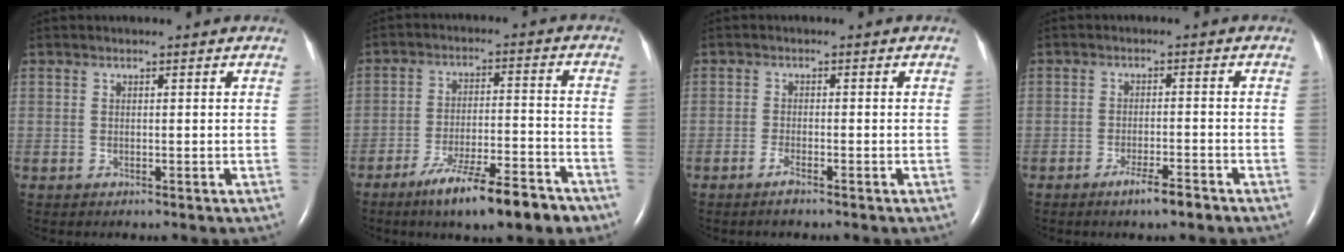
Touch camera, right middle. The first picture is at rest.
{"total": 12.4, "force": [-8.8, 2.0, 8.5], "torque": [-0.134, -0.011, -0.140]}
{"total": 1.7, "force": [-1.4, 0.0, 1.0], "torque": [-0.031, -0.003, -0.028]}
{"total": 3.9, "force": [-2.8, 0.2, 2.7], "torque": [-0.051, -0.005, -0.048]}